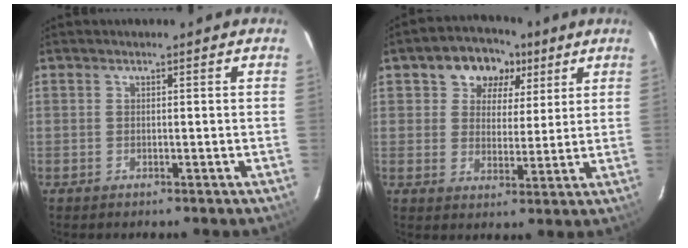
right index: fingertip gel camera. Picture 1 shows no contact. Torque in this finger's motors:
{"motor_torque": [0.20, 0.15, 0.26, 0.06]}